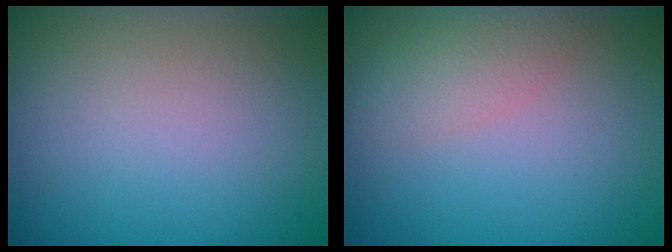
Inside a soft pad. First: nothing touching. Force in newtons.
{"total": 2.8, "press": 2.8, "slide": 0.1}